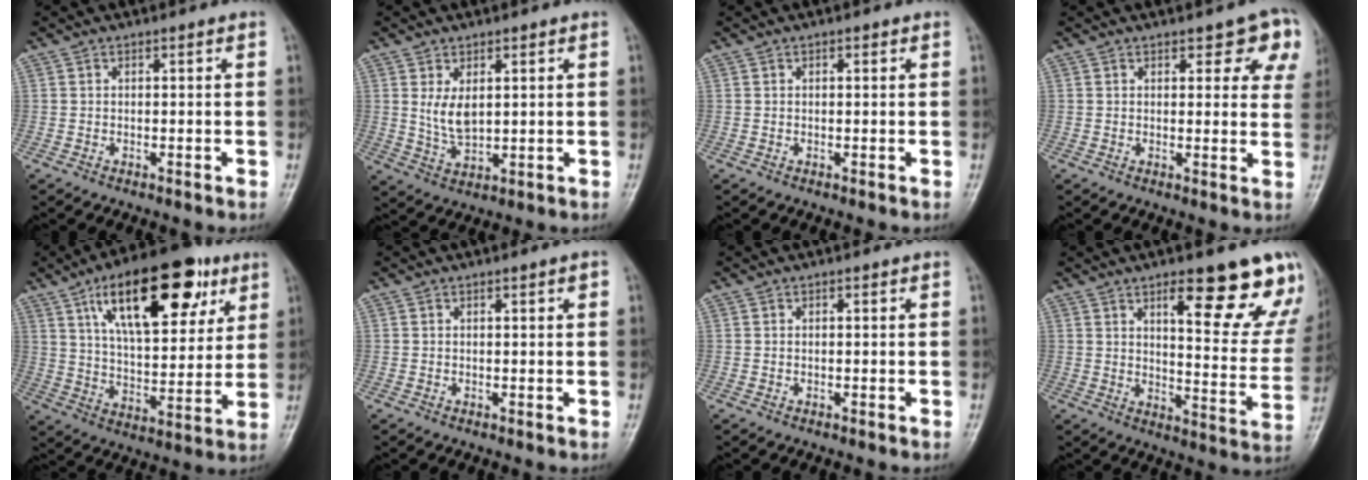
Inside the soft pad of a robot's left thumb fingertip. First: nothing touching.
{"total": 5.3, "force": [1.5, 3.0, 4.2], "torque": [-0.067, -0.014, 0.037]}
{"total": 0.7, "force": [0.3, 0.4, 0.5], "torque": [-0.006, 0.001, 0.002]}
{"total": 7.8, "force": [4.3, 3.6, 5.4], "torque": [-0.022, -0.018, 0.042]}
{"total": 24.6, "force": [11.7, 10.9, 18.7], "torque": [-0.258, -0.020, 0.191]}
{"total": 1.1, "force": [0.5, 0.3, 1.0], "torque": [-0.014, 0.001, 0.007]}
{"total": 0.0}
{"total": 19.4, "force": [11.7, 5.7, 14.4], "torque": [-0.133, -0.060, 0.160]}